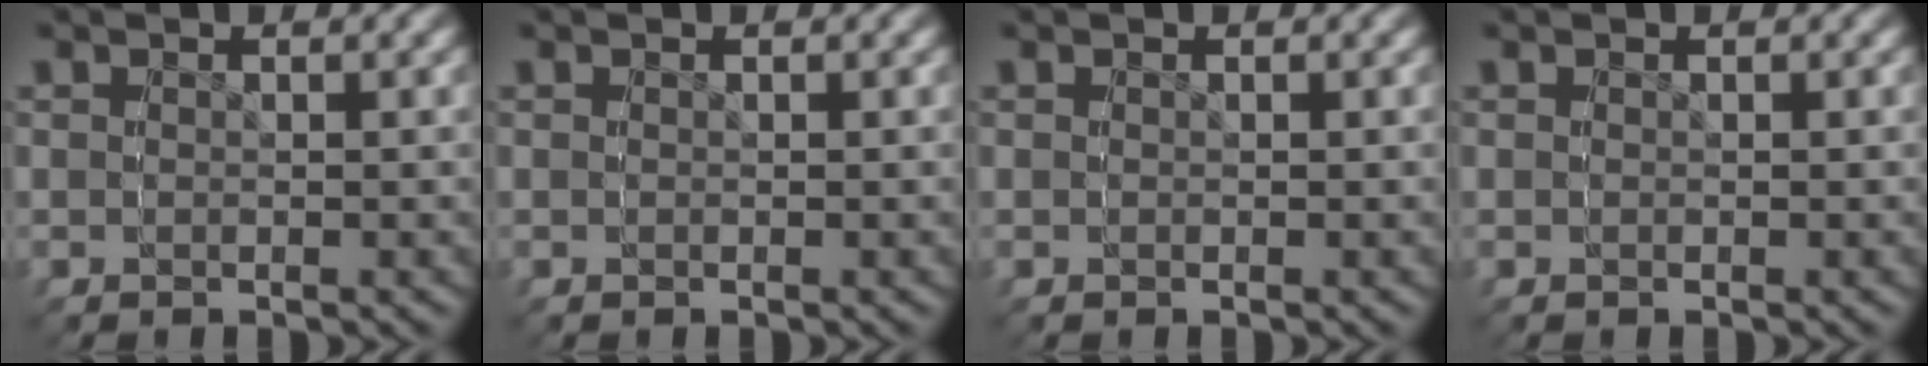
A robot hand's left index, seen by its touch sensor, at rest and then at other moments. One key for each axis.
{"total": 0.0}
{"total": 0.0}
{"total": 0.0}